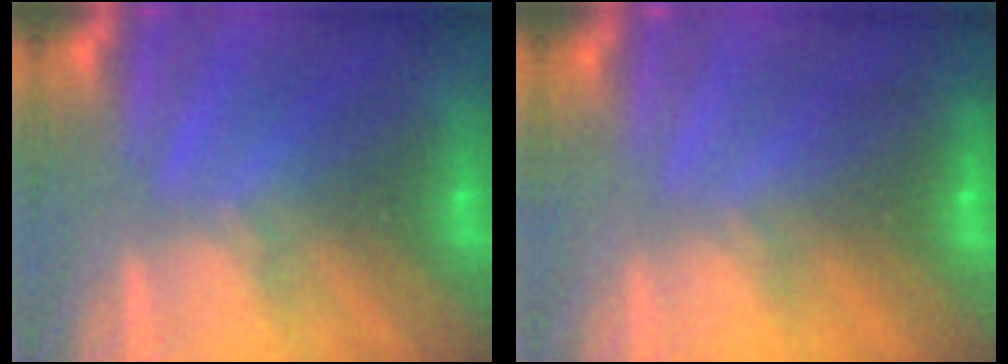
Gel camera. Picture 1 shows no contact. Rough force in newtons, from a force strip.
{"total": 2.4}